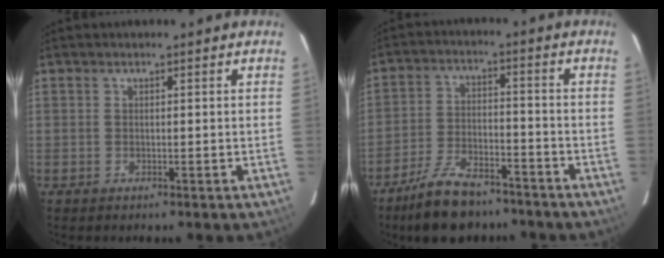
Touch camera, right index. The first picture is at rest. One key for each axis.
{"total": 12.6, "fx": -10.0, "fy": 4.9, "fz": 5.9, "tx": -0.130, "ty": 0.000, "tz": -0.165}